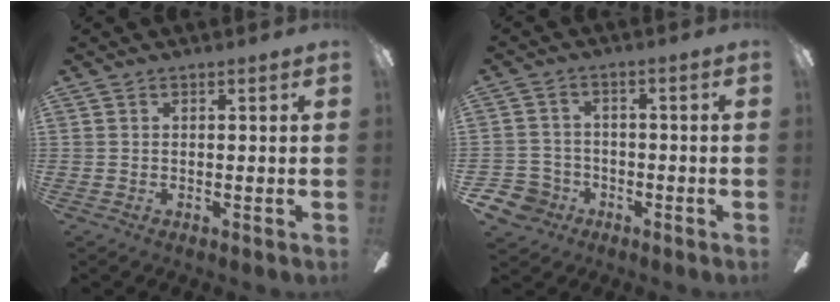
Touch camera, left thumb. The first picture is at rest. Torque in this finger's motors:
{"motor_torque": [-0.93, 0.93, 0.00, 0.01, 0.00]}